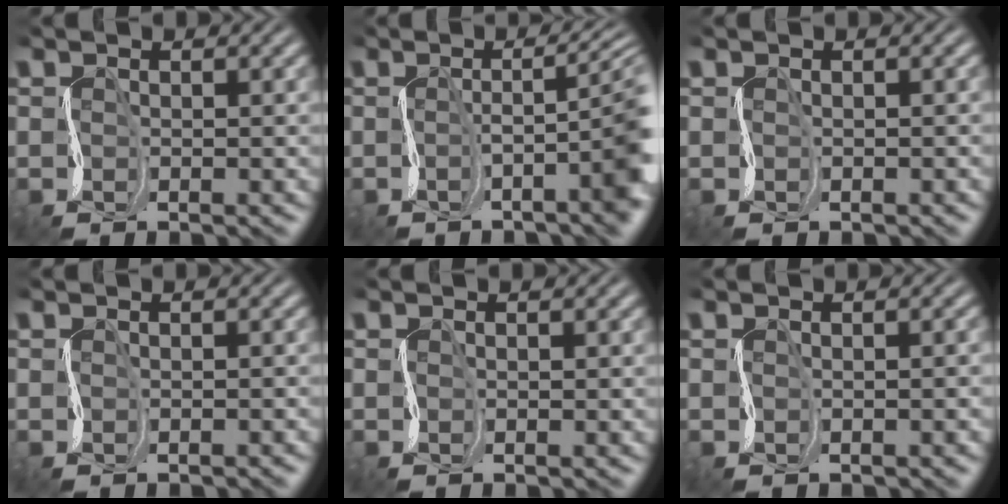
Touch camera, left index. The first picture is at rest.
{"total": 6.6, "force": [-1.1, 1.4, 6.4], "torque": [-0.084, 0.008, -0.011]}
{"total": 0.0}
{"total": 0.7, "force": [-0.7, 0.0, 0.0], "torque": [0.002, 0.007, -0.005]}
{"total": 0.0}
{"total": 1.3, "force": [-0.2, 0.7, 1.0], "torque": [0.003, 0.009, -0.009]}